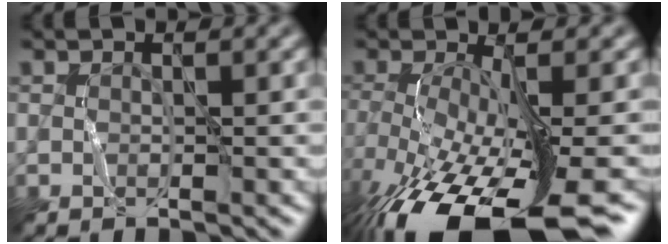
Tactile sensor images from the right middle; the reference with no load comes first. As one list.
[{"total": 13.0, "force": [-7.0, 3.6, 10.4], "torque": [-0.203, -0.041, -0.107]}]